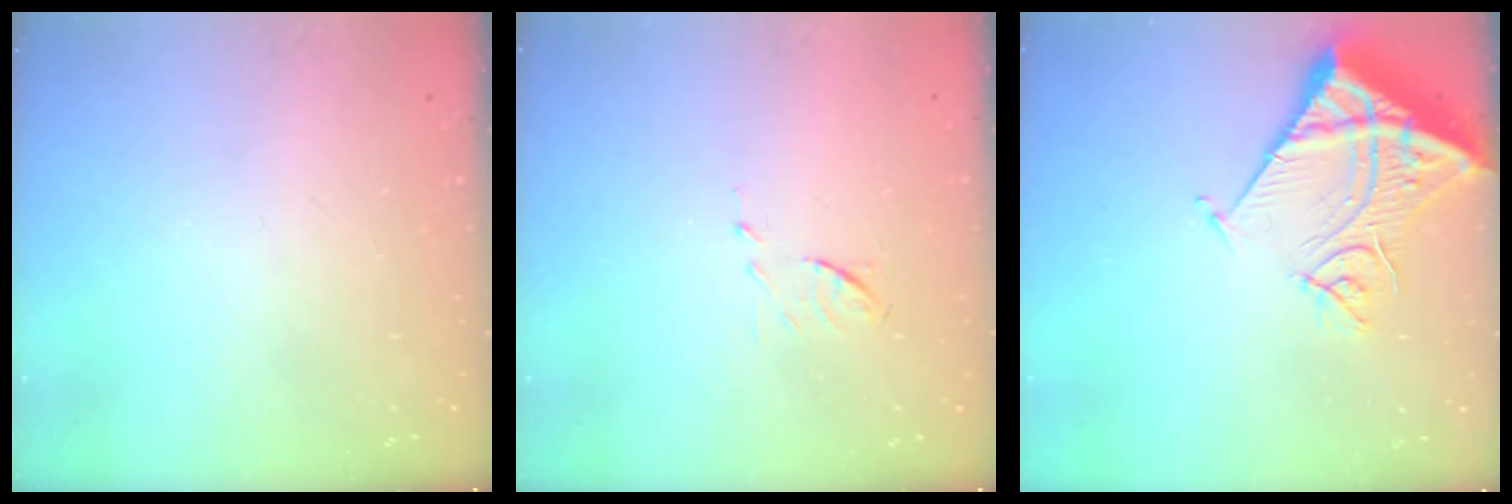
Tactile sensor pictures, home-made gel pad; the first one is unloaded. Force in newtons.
{"total": 5.8, "press": 5.8, "slide": 0.8}
{"total": 13.5, "press": 13.4, "slide": 1.8}